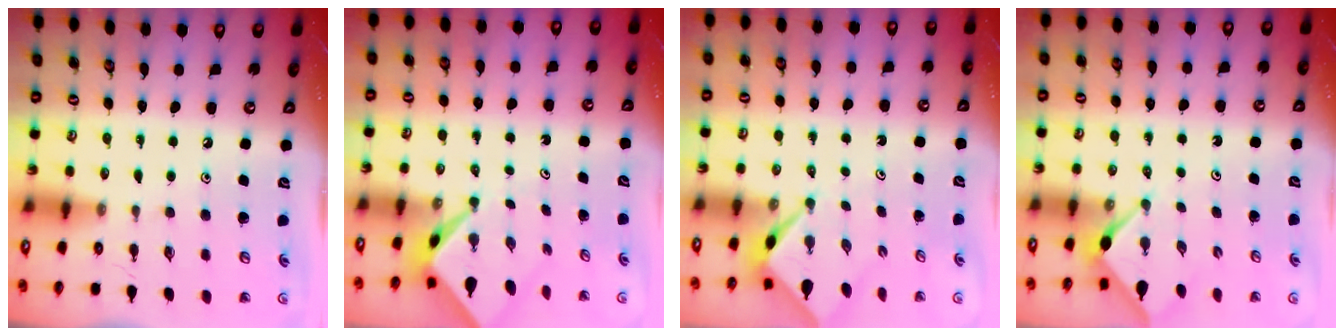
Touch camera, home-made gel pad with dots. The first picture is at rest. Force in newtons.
{"total": 2.4, "press": 2.4, "slide": 0.1}
{"total": 2.5, "press": 2.5, "slide": 0.3}
{"total": 3.0, "press": 2.9, "slide": 0.5}